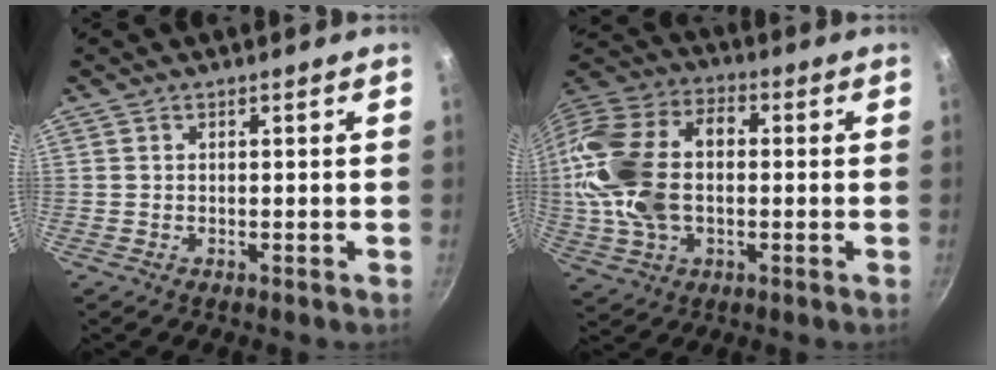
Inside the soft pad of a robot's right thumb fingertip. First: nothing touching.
{"total": 20.3, "force": [-0.2, 13.1, 15.6], "torque": [-0.301, 0.030, -0.012]}